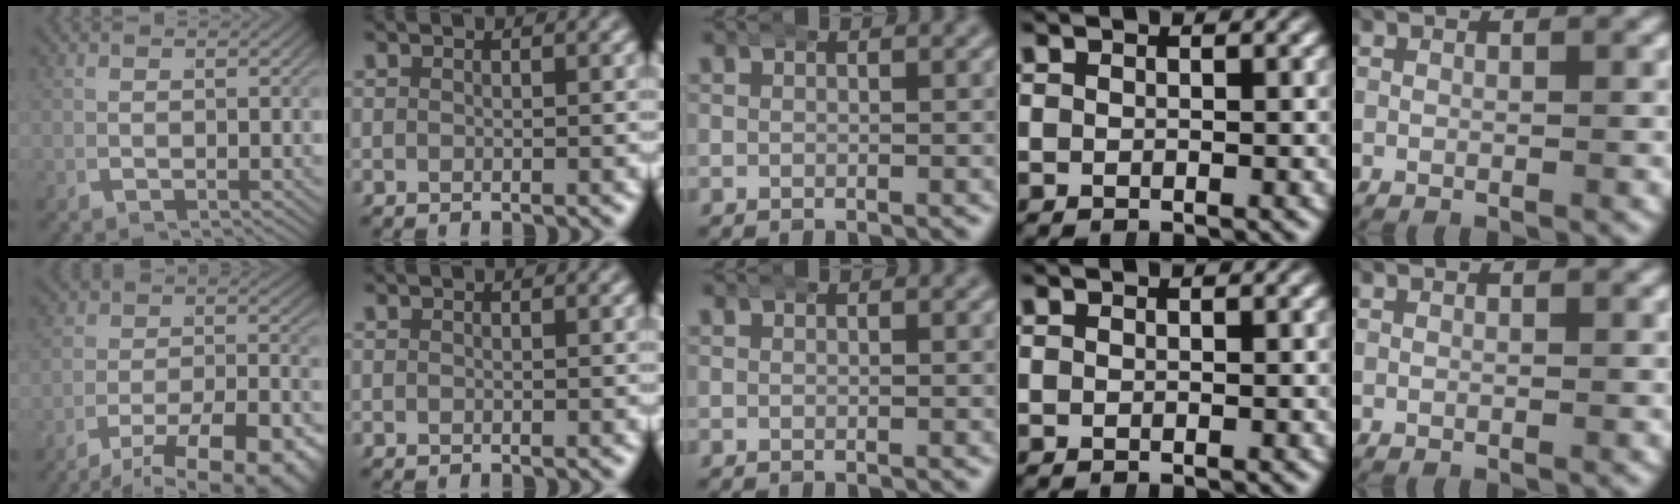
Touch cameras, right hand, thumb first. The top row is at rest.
{"thumb": {"total": 8.9, "force": [-5.1, 4.4, 5.8], "torque": [-0.050, -0.022, -0.077]}}